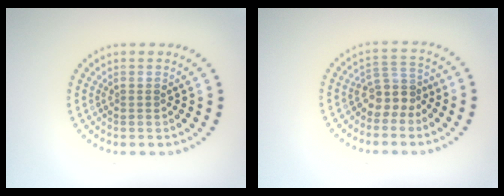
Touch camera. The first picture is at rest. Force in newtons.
{"total": 2.8, "press": 2.1, "slide": 1.8}